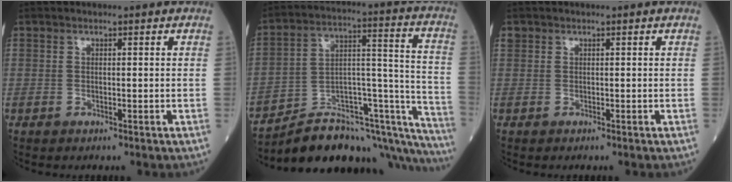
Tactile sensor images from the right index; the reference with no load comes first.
{"total": 26.6, "force": [-23.6, 5.9, 10.6], "torque": [-0.081, 0.048, -0.335]}
{"total": 0.6, "force": [0.1, 0.6, 0.1], "torque": [-0.001, 0.008, 0.001]}